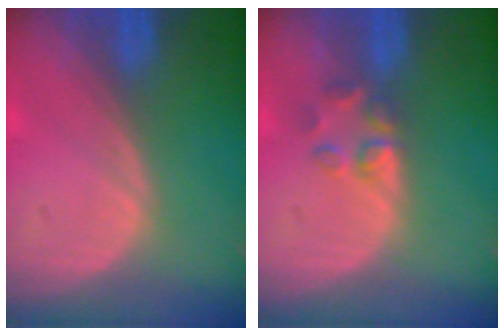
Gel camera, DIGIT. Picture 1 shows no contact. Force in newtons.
{"total": 2.9, "press": 2.9, "slide": 0.3}